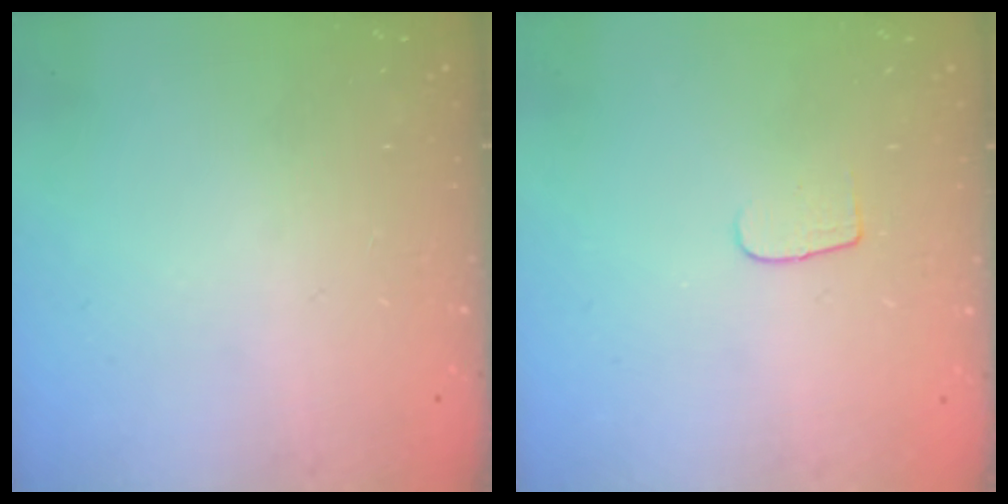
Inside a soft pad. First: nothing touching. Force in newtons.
{"total": 4.8, "press": 4.8, "slide": 0.5}